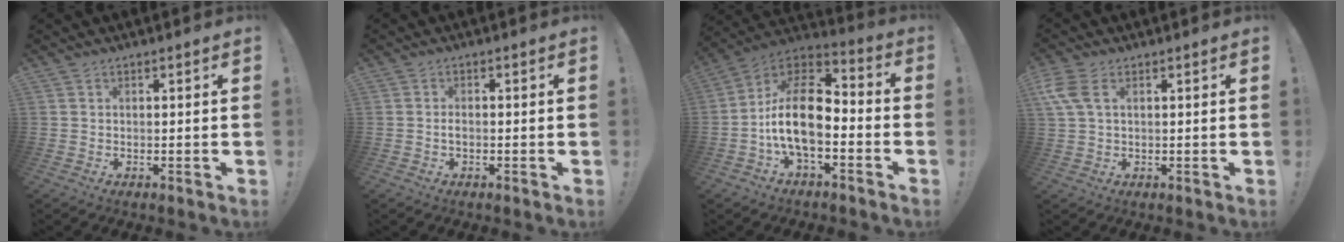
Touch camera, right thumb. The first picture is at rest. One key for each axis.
{"total": 1.1, "fx": -0.5, "fy": 0.3, "fz": 0.9, "tx": -0.020, "ty": 0.003, "tz": -0.009}
{"total": 17.6, "fx": -3.5, "fy": 9.4, "fz": 14.5, "tx": -0.277, "ty": 0.023, "tz": -0.055}
{"total": 6.0, "fx": 2.2, "fy": 3.2, "fz": 4.6, "tx": -0.118, "ty": 0.000, "tz": 0.040}